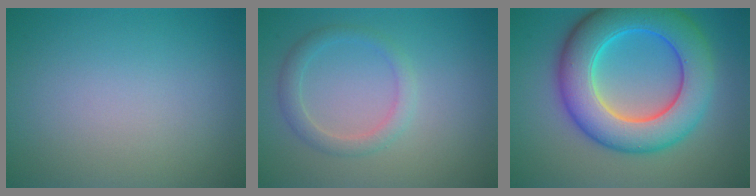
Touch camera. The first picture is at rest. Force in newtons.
{"total": 2.3, "press": 2.3, "slide": 0.1}
{"total": 10.3, "press": 10.2, "slide": 0.3}